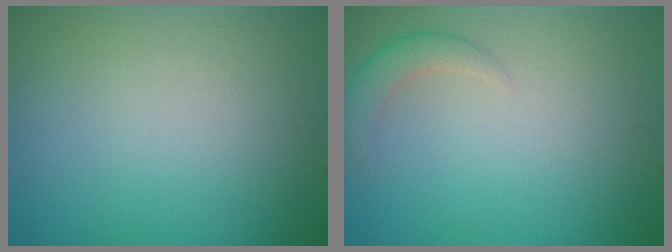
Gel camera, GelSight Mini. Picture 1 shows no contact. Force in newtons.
{"total": 2.0, "press": 2.0, "slide": 0.2}